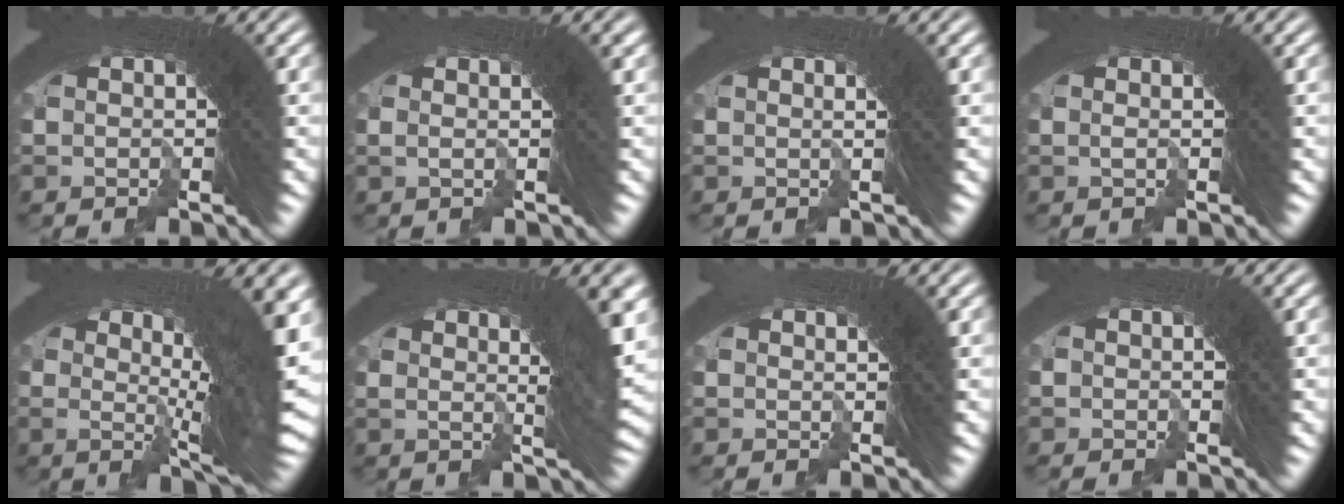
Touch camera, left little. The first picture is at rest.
{"total": 2.4, "force": [0.8, 1.6, 1.7], "torque": [-0.029, 0.015, 0.004]}
{"total": 1.9, "force": [0.6, 1.0, 1.5], "torque": [-0.030, 0.007, 0.004]}
{"total": 1.9, "force": [0.6, 1.2, 1.3], "torque": [-0.020, 0.013, 0.002]}
{"total": 11.7, "force": [0.7, 5.0, 10.5], "torque": [-0.132, 0.019, 0.005]}
{"total": 8.0, "force": [2.3, 4.1, 6.5], "torque": [-0.091, 0.021, 0.019]}
{"total": 1.2, "force": [-1.1, 0.4, 0.0], "torque": [-0.014, -0.019, -0.013]}
{"total": 1.1, "force": [-0.7, -0.2, -0.8], "torque": [0.008, -0.007, -0.008]}